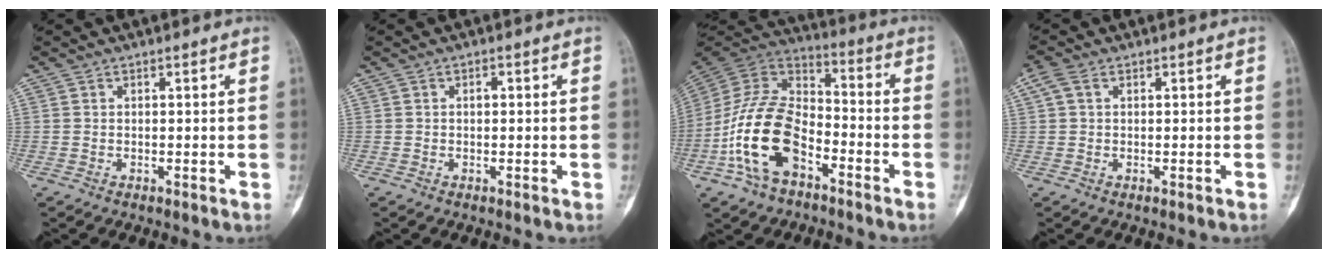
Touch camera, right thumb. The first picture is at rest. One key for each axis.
{"total": 0.9, "fx": 0.1, "fy": 0.6, "fz": 0.6, "tx": -0.005, "ty": 0.003, "tz": -0.001}
{"total": 17.7, "fx": -7.1, "fy": 10.0, "fz": 12.7, "tx": -0.239, "ty": 0.056, "tz": -0.140}
{"total": 2.6, "fx": 0.8, "fy": 1.4, "fz": 2.1, "tx": -0.061, "ty": 0.017, "tz": 0.017}